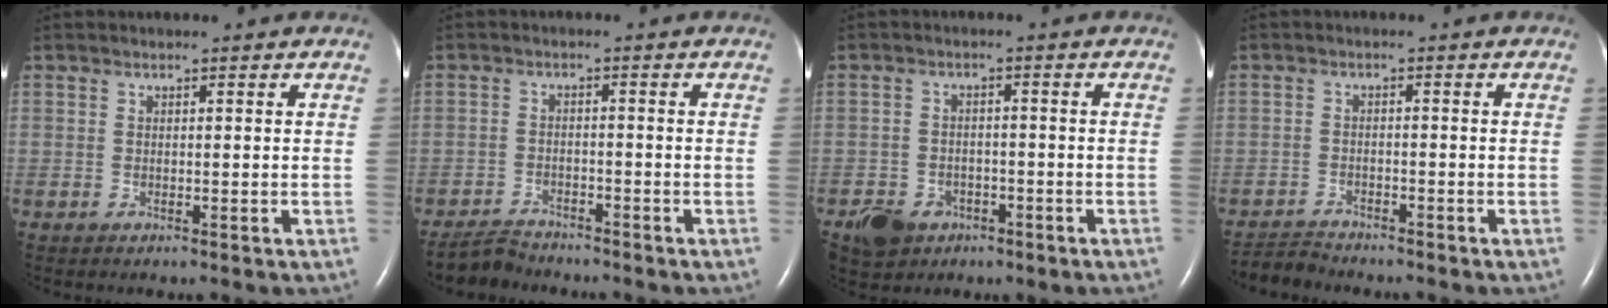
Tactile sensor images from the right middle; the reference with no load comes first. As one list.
[{"total": 3.6, "force": [-3.5, 0.6, -0.2], "torque": [-0.002, -0.012, -0.066]}, {"total": 5.7, "force": [-3.0, 4.6, 1.6], "torque": [-0.034, 0.006, -0.039]}, {"total": 3.0, "force": [-3.0, 0.0, -0.4], "torque": [0.004, -0.017, -0.056]}]